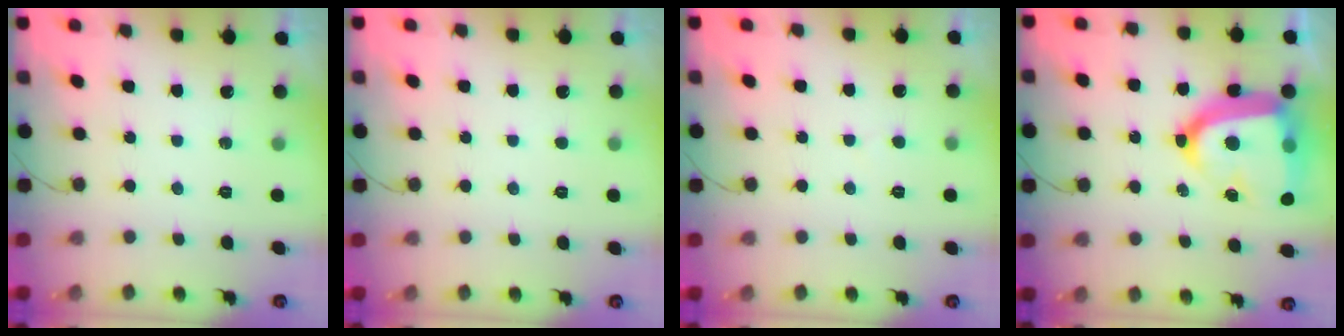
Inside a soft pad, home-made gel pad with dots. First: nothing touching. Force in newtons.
{"total": 1.6, "press": 1.6, "slide": 0.2}
{"total": 2.1, "press": 2.1, "slide": 0.1}
{"total": 23.4, "press": 23.3, "slide": 1.9}